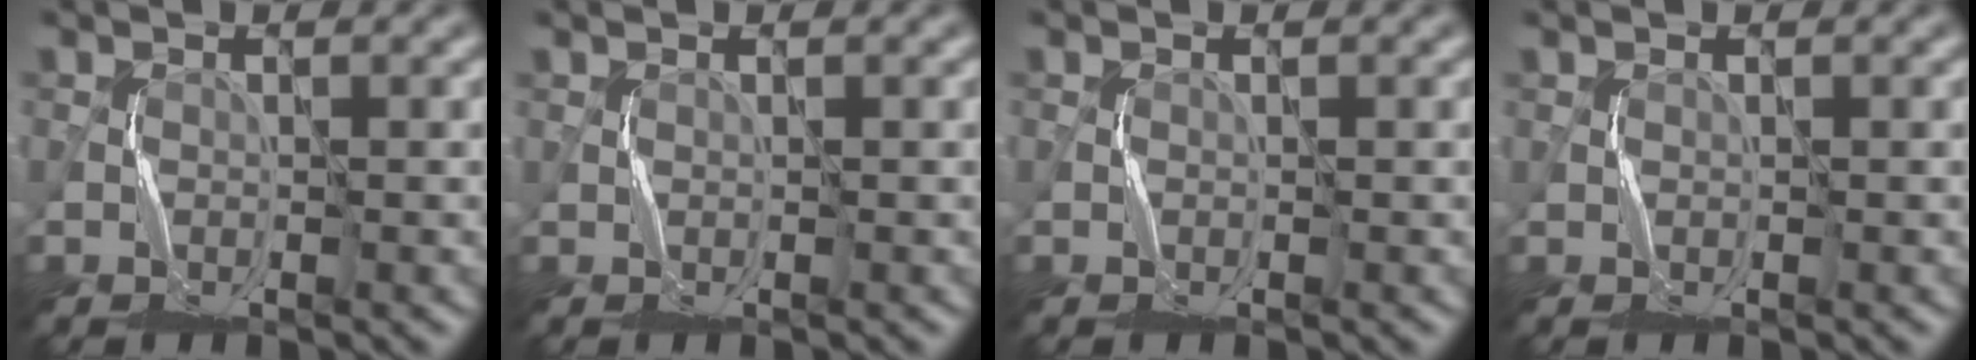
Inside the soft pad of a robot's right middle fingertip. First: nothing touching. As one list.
[{"total": 0.0}, {"total": 0.0}, {"total": 0.0}]